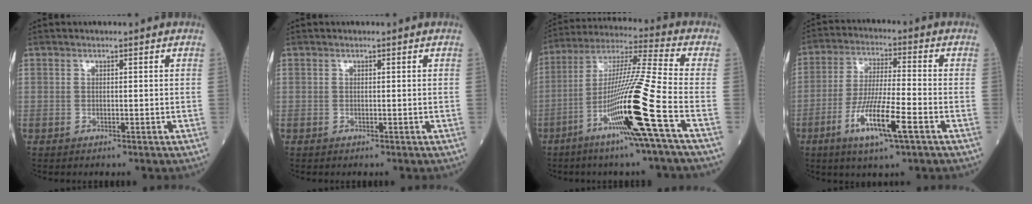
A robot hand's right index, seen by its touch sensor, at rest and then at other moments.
{"total": 0.0}
{"total": 17.1, "force": [-6.6, -2.1, 15.7], "torque": [-0.299, -0.017, -0.126]}
{"total": 11.0, "force": [-4.7, 0.7, 9.9], "torque": [-0.193, -0.016, -0.087]}